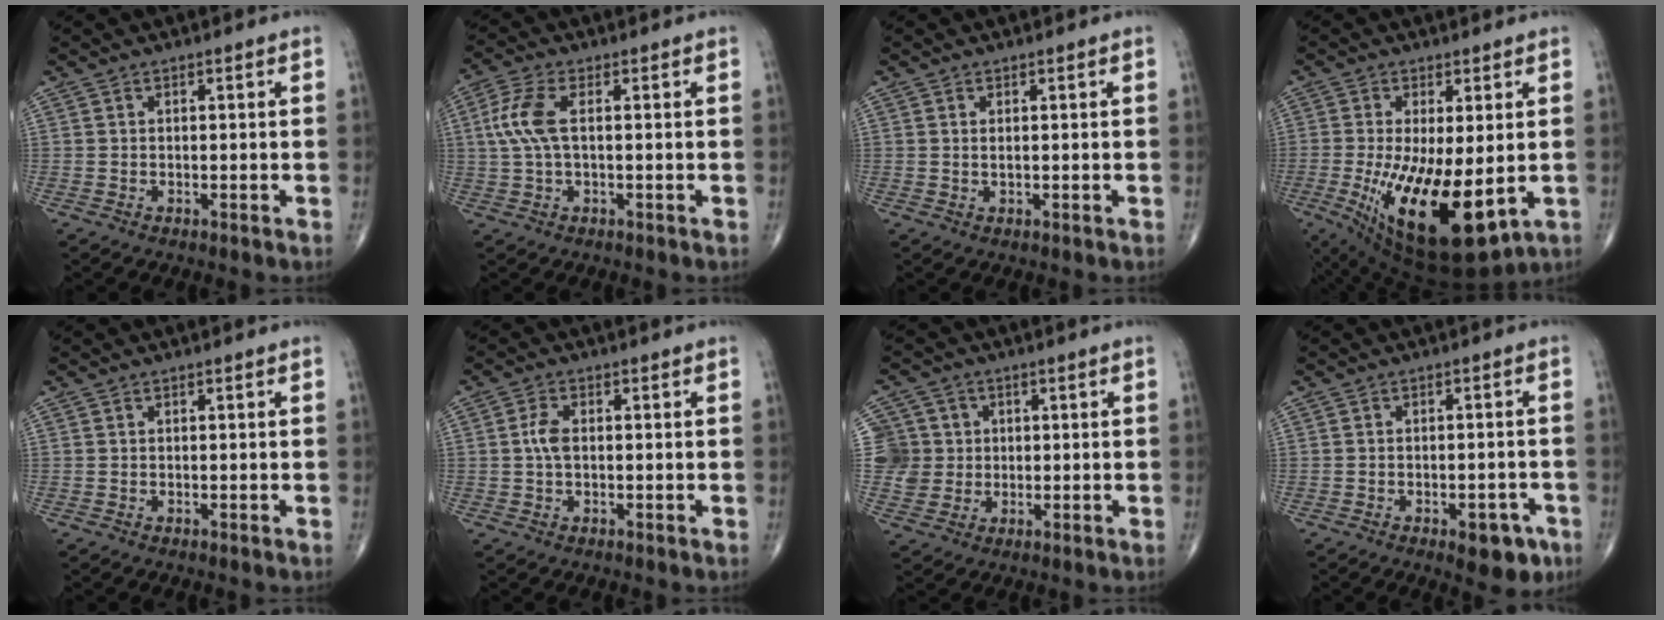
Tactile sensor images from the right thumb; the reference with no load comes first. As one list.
[{"total": 6.8, "force": [0.9, 2.8, 6.1], "torque": [-0.161, 0.015, 0.017]}, {"total": 0.7, "force": [0.2, 0.2, 0.6], "torque": [-0.012, -0.001, 0.005]}, {"total": 17.5, "force": [-3.5, 6.6, 15.9], "torque": [-0.284, -0.032, -0.033]}, {"total": 0.0}, {"total": 3.1, "force": [0.1, 1.7, 2.6], "torque": [-0.060, 0.004, -0.002]}, {"total": 8.1, "force": [1.3, 7.9, 1.2], "torque": [0.003, 0.011, 0.024]}, {"total": 6.3, "force": [-3.4, 3.0, 4.4], "torque": [-0.034, 0.016, -0.037]}]